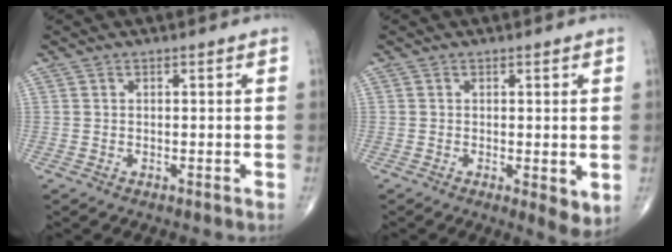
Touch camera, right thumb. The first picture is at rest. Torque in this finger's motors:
{"motor_torque": [-0.44, 0.00, -0.29, -0.27, 0.01]}